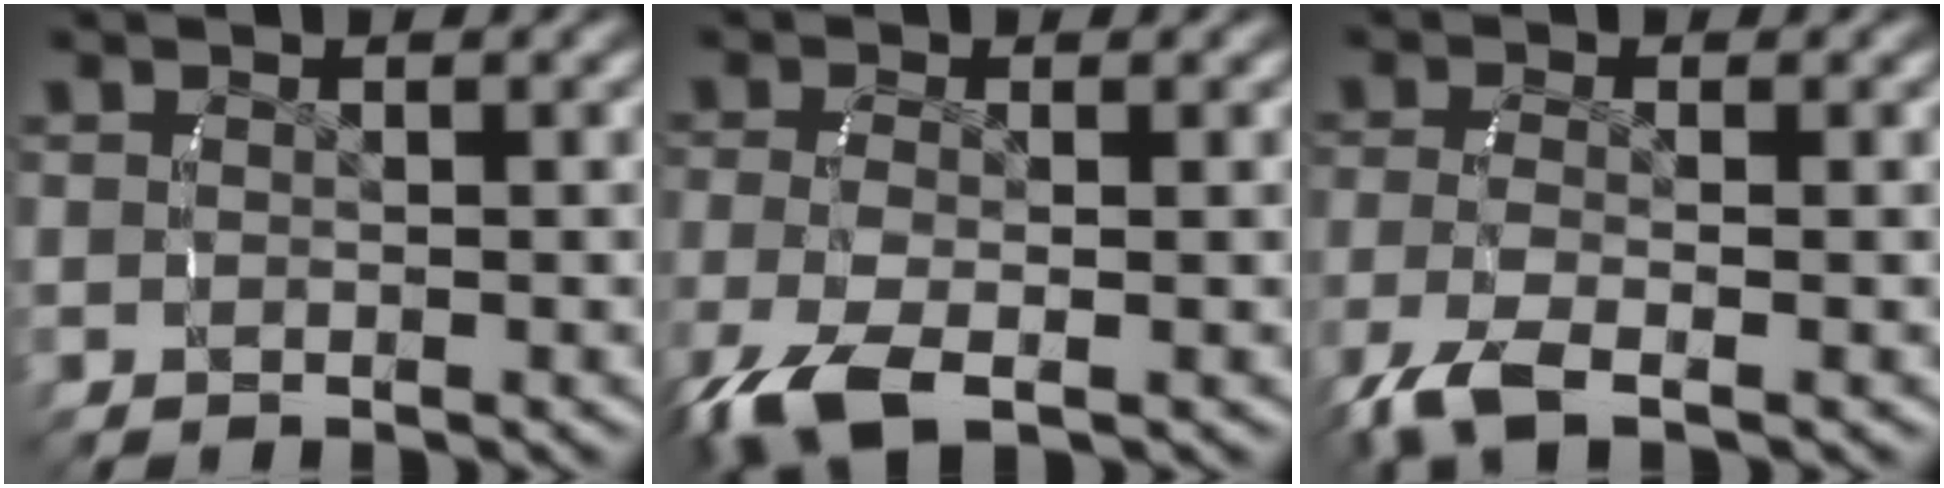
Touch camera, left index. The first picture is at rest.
{"total": 4.8, "force": [-2.4, 2.3, 3.5], "torque": [-0.093, -0.027, -0.020]}
{"total": 4.5, "force": [-1.9, 2.1, 3.4], "torque": [-0.094, -0.032, -0.010]}